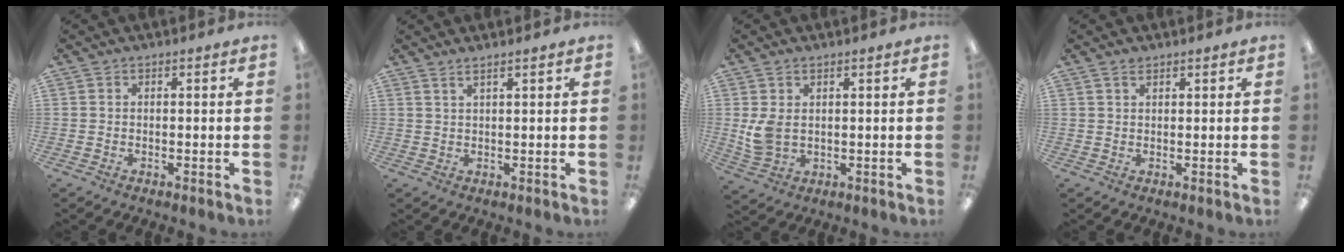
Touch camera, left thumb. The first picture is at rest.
{"total": 1.8, "force": [1.5, 0.0, 0.9], "torque": [-0.020, -0.001, 0.027]}
{"total": 5.6, "force": [1.3, 3.6, 4.1], "torque": [-0.090, -0.004, 0.022]}
{"total": 1.7, "force": [1.3, 0.7, 0.7], "torque": [-0.016, -0.001, 0.025]}